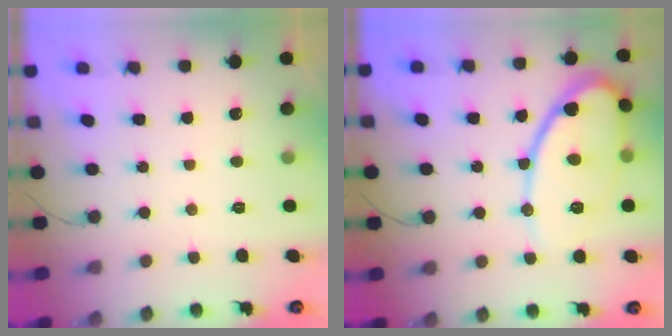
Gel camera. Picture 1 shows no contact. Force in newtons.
{"total": 13.8, "press": 13.7, "slide": 1.2}